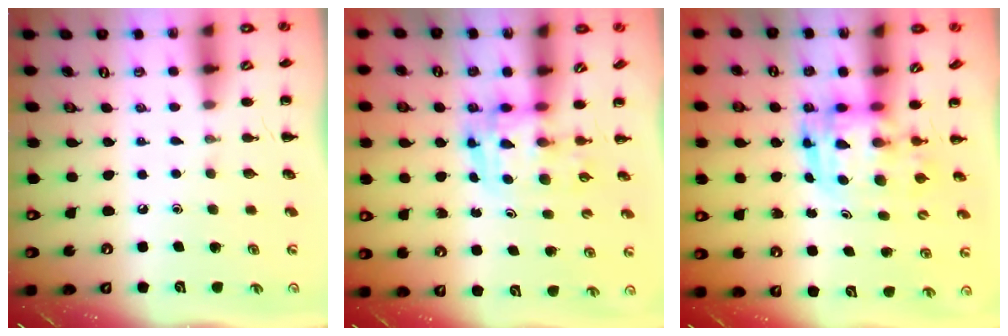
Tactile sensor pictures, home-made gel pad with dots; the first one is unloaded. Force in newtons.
{"total": 3.7, "press": 3.7, "slide": 0.7}
{"total": 3.7, "press": 3.6, "slide": 0.7}